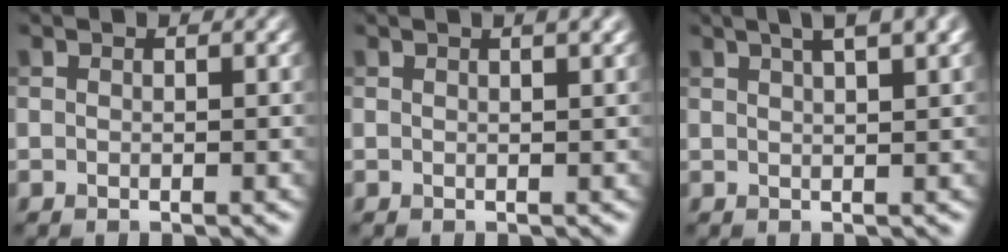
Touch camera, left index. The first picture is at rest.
{"total": 1.6, "force": [0.9, 0.4, 1.2], "torque": [-0.011, 0.002, 0.009]}
{"total": 6.6, "force": [3.8, 2.4, 4.8], "torque": [-0.040, 0.034, 0.025]}